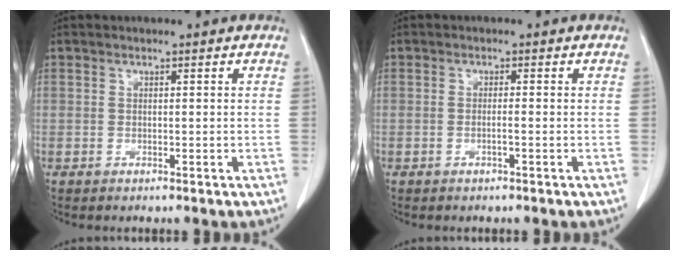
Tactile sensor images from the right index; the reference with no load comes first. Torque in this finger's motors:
{"motor_torque": [-0.14, 0.08, -0.06, -0.01]}